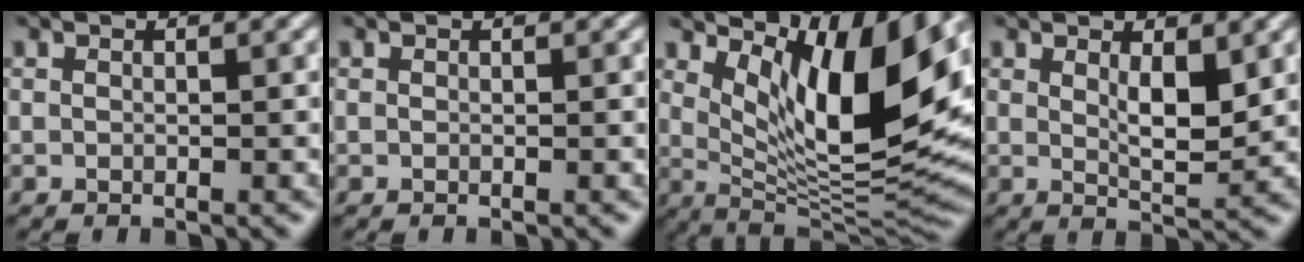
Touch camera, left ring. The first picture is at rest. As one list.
[{"total": 0.0}, {"total": 11.9, "force": [4.3, 4.0, 10.3], "torque": [-0.159, -0.017, 0.084]}, {"total": 3.0, "force": [1.0, 1.0, 2.6], "torque": [-0.046, -0.008, 0.021]}]